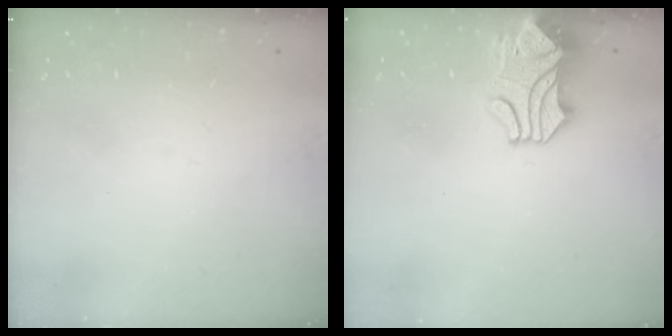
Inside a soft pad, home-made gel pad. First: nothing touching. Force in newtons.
{"total": 2.7, "press": 2.5, "slide": 0.9}